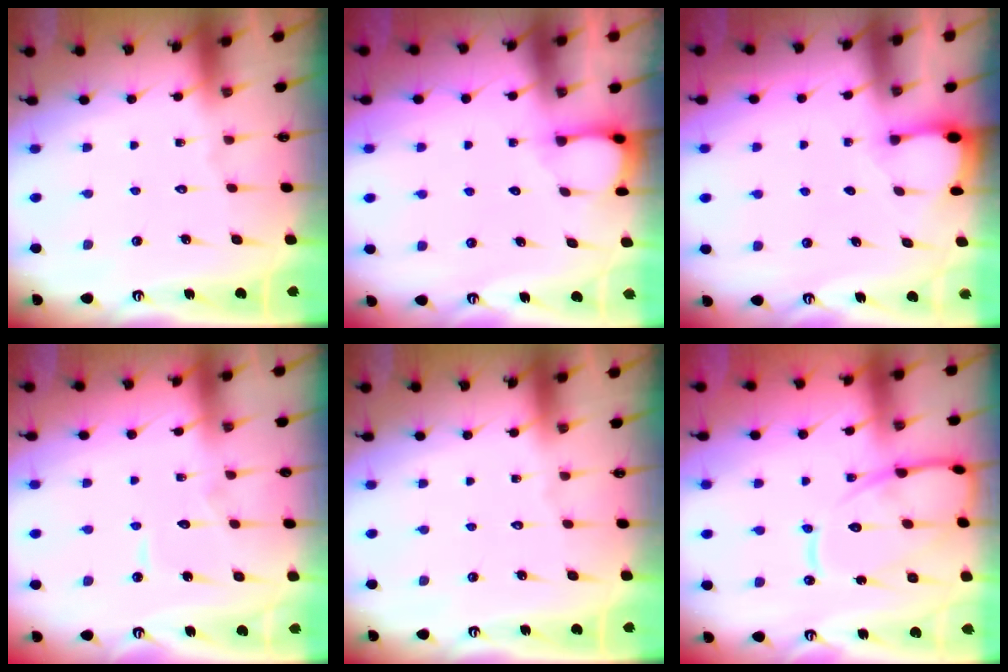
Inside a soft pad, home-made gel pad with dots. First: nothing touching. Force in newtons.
{"total": 2.3, "press": 2.3, "slide": 0.3}
{"total": 2.7, "press": 2.7, "slide": 0.3}
{"total": 5.2, "press": 5.1, "slide": 0.5}
{"total": 0.0}
{"total": 15.1, "press": 15.1, "slide": 1.1}